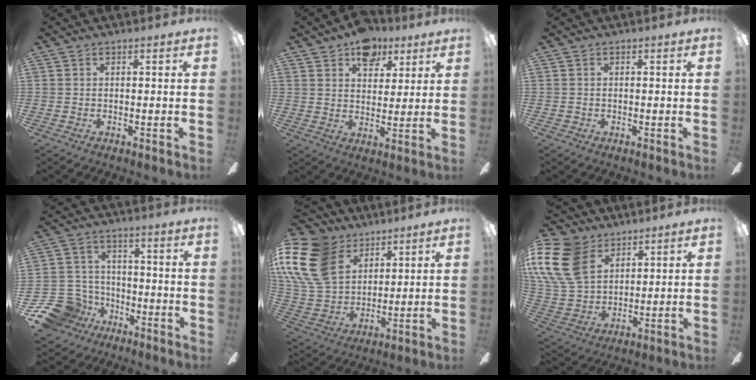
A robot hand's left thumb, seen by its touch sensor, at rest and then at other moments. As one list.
[{"total": 9.9, "force": [6.3, 6.4, 4.2], "torque": [-0.040, -0.024, 0.109]}, {"total": 0.7, "force": [-0.1, 0.7, 0.0], "torque": [0.001, 0.006, -0.005]}, {"total": 13.6, "force": [-7.5, 10.5, 4.6], "torque": [-0.115, 0.054, -0.130]}, {"total": 20.7, "force": [9.4, 14.6, 11.2], "torque": [-0.277, -0.042, 0.175]}, {"total": 18.9, "force": [8.4, 13.1, 10.7], "torque": [-0.269, -0.028, 0.159]}]